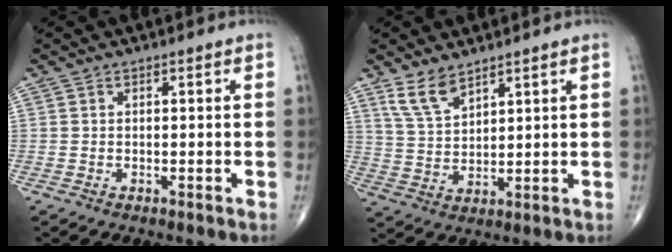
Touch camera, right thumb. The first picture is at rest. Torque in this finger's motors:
{"motor_torque": [-0.65, 0.66, 0.01, 0.01, 0.00]}